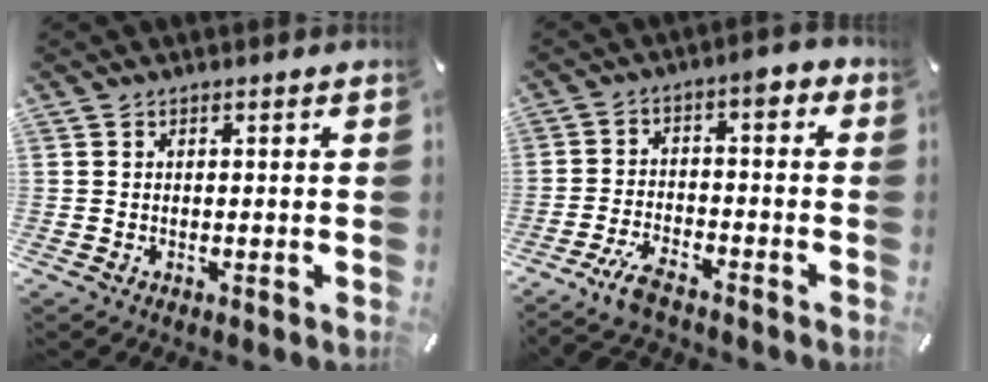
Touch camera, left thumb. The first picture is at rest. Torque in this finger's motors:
{"motor_torque": [-0.96, 1.53, 0.84, 0.69, 0.30]}